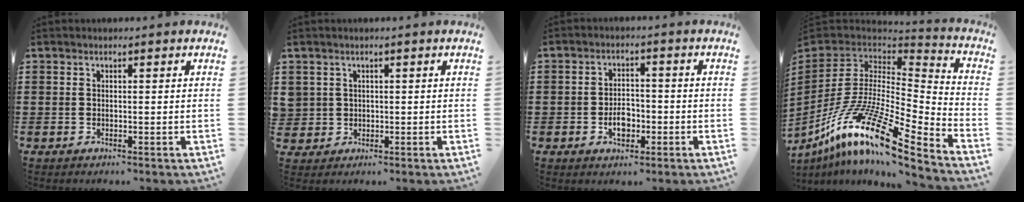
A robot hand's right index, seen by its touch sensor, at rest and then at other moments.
{"total": 1.8, "force": [0.5, 1.7, 0.0], "torque": [-0.009, 0.008, 0.008]}
{"total": 3.9, "force": [-1.4, 2.5, 2.6], "torque": [-0.034, -0.004, -0.027]}
{"total": 17.0, "force": [-10.1, 4.5, 13.0], "torque": [-0.278, 0.008, -0.195]}